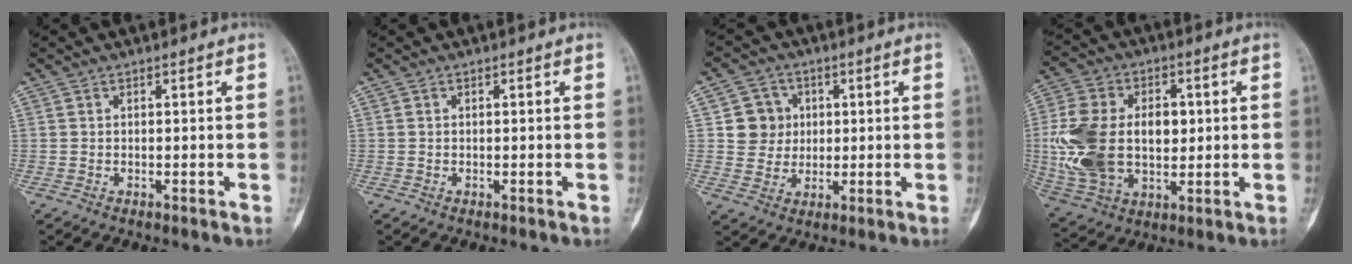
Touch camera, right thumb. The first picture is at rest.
{"total": 0.0}
{"total": 7.1, "force": [1.2, 6.8, 1.7], "torque": [0.015, 0.005, 0.019]}
{"total": 19.8, "force": [0.6, 12.9, 15.0], "torque": [-0.283, 0.006, 0.023]}